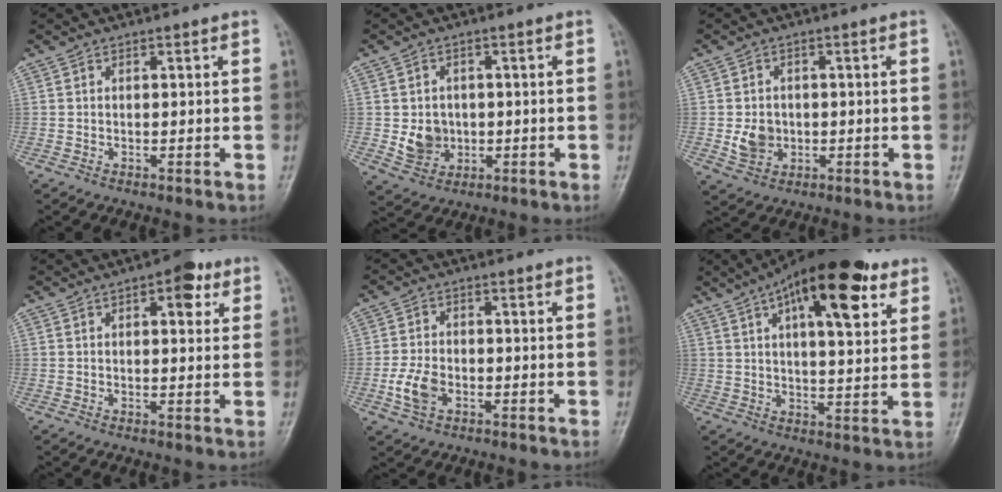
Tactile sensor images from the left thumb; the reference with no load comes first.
{"total": 6.1, "force": [-0.5, 5.3, 2.9], "torque": [-0.023, 0.003, -0.001]}
{"total": 5.3, "force": [-0.7, 4.5, 2.8], "torque": [-0.033, 0.001, -0.008]}
{"total": 5.9, "force": [2.7, 2.8, 4.4], "torque": [-0.036, -0.005, 0.027]}
{"total": 5.8, "force": [-2.0, 3.8, 3.9], "torque": [-0.077, 0.006, -0.040]}
{"total": 19.8, "force": [10.3, 7.3, 15.3], "torque": [-0.218, -0.013, 0.154]}